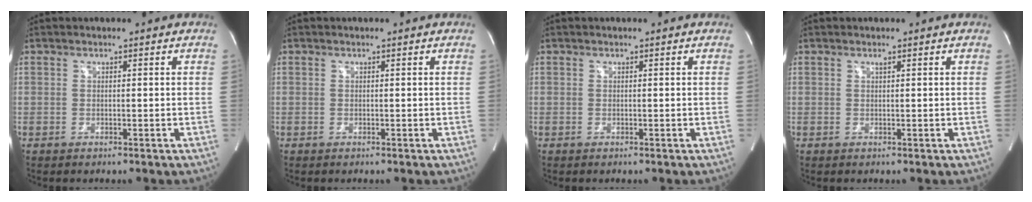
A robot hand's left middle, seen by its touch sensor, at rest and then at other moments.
{"total": 0.0}
{"total": 0.0}
{"total": 0.0}